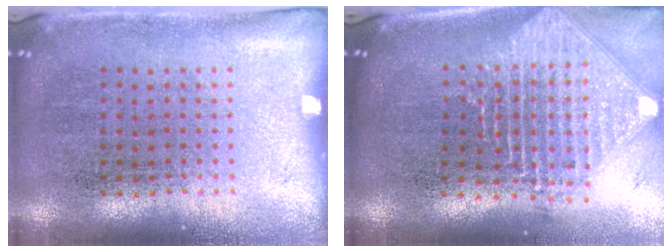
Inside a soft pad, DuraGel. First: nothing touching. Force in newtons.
{"total": 2.4, "press": 1.8, "slide": 1.5}